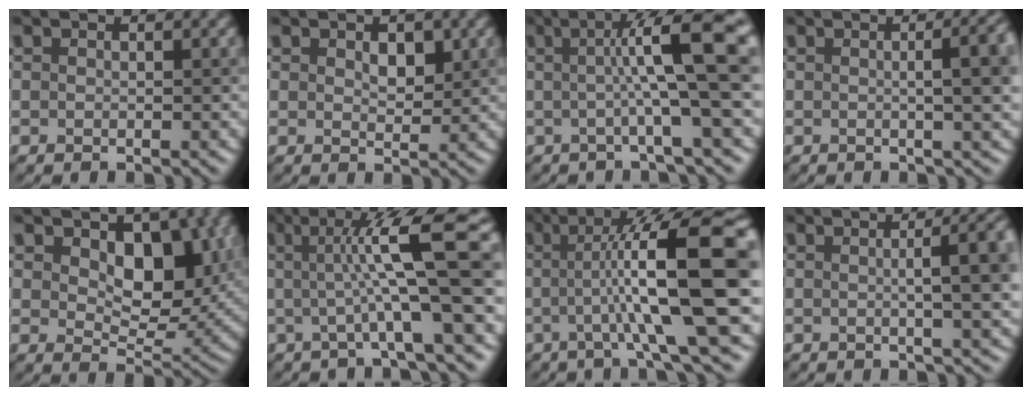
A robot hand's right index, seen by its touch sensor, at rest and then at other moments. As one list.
[{"total": 1.7, "force": [0.9, 1.0, 1.1], "torque": [-0.017, 0.002, 0.019]}, {"total": 9.3, "force": [1.1, 1.0, 9.2], "torque": [-0.120, 0.014, 0.014]}, {"total": 6.6, "force": [0.7, 2.3, 6.1], "torque": [-0.034, 0.022, 0.004]}, {"total": 6.9, "force": [2.0, 4.3, 5.0], "torque": [-0.071, -0.010, 0.035]}, {"total": 9.5, "force": [1.0, 1.1, 9.3], "torque": [-0.127, 0.011, 0.013]}, {"total": 12.6, "force": [0.2, 2.1, 12.5], "torque": [-0.168, 0.026, 0.004]}, {"total": 7.3, "force": [0.8, 2.3, 6.9], "torque": [-0.046, 0.025, 0.004]}]